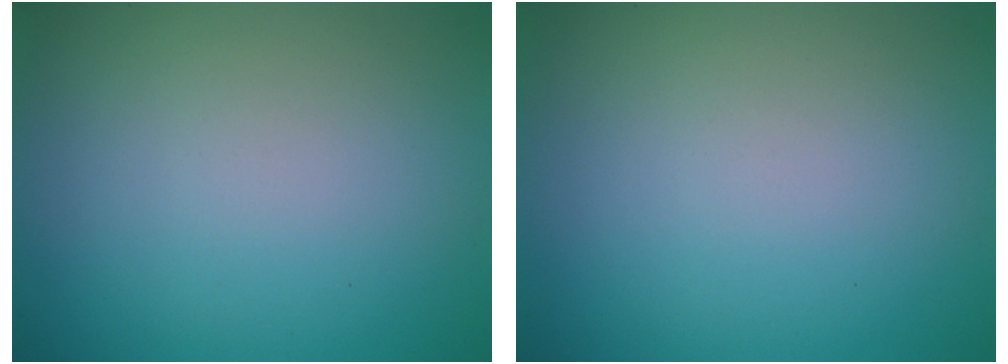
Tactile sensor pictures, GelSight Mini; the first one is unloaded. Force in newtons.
{"total": 0.0}